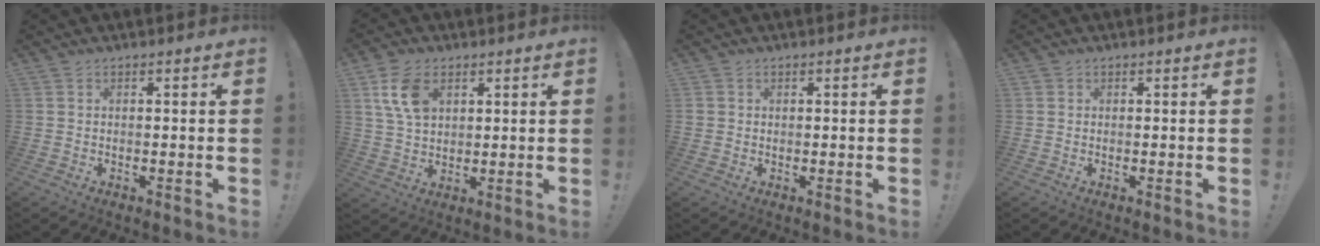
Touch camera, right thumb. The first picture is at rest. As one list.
[{"total": 10.1, "force": [4.1, 6.6, 6.4], "torque": [-0.121, 0.002, 0.081]}, {"total": 1.0, "force": [0.4, 0.9, 0.2], "torque": [-0.008, 0.005, 0.008]}, {"total": 0.6, "force": [0.3, 0.5, 0.0], "torque": [-0.007, 0.004, 0.007]}]